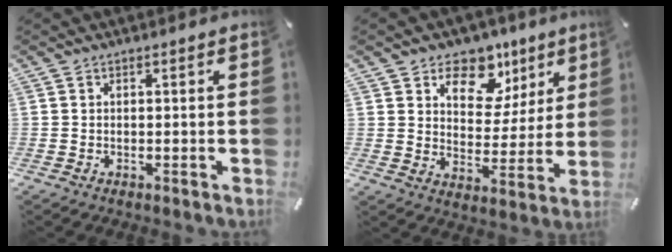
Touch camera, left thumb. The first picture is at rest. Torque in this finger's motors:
{"motor_torque": [-0.01, 0.55, 0.94, -1.31, 0.21]}